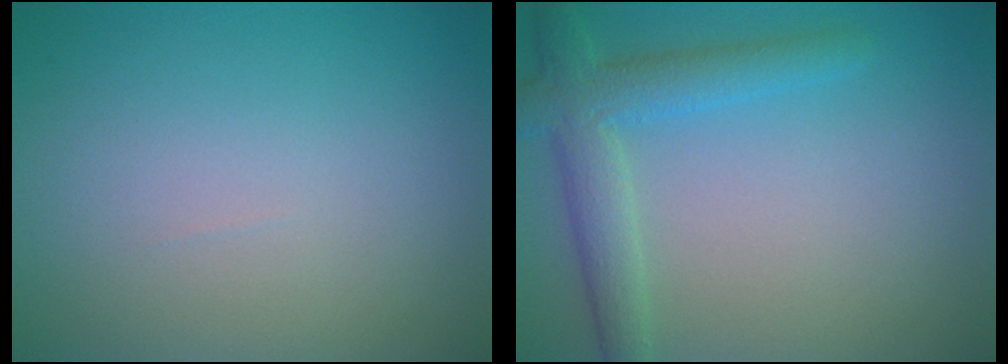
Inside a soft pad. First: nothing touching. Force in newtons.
{"total": 4.0, "press": 4.0, "slide": 0.1}